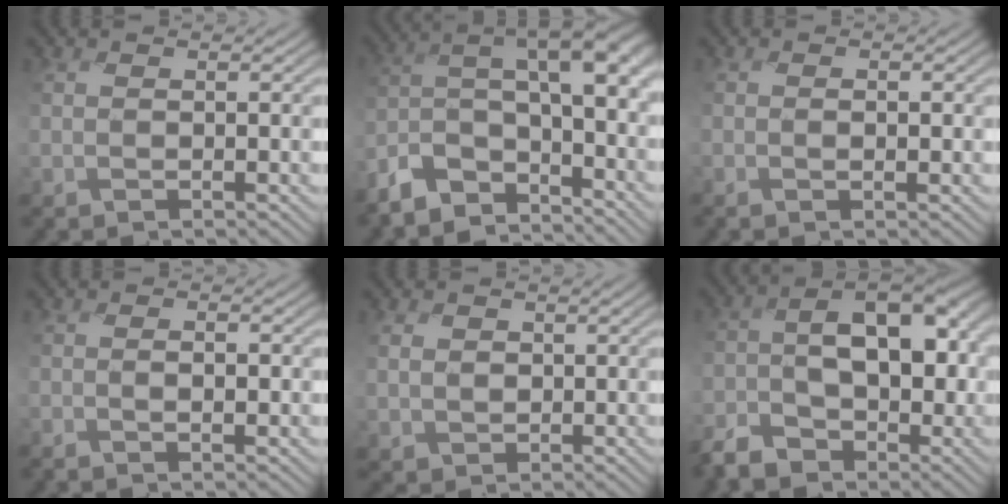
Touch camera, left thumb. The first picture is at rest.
{"total": 9.1, "force": [-6.6, 3.5, 5.1], "torque": [-0.075, -0.011, -0.142]}
{"total": 0.8, "force": [-0.1, 0.4, 0.7], "torque": [-0.009, 0.002, -0.001]}
{"total": 1.5, "force": [-0.3, 0.8, 1.2], "torque": [-0.015, 0.006, -0.005]}
{"total": 2.3, "force": [0.1, 2.2, 0.6], "torque": [-0.028, -0.006, -0.002]}
{"total": 10.3, "force": [-4.1, 6.5, 6.9], "torque": [-0.095, -0.016, -0.085]}